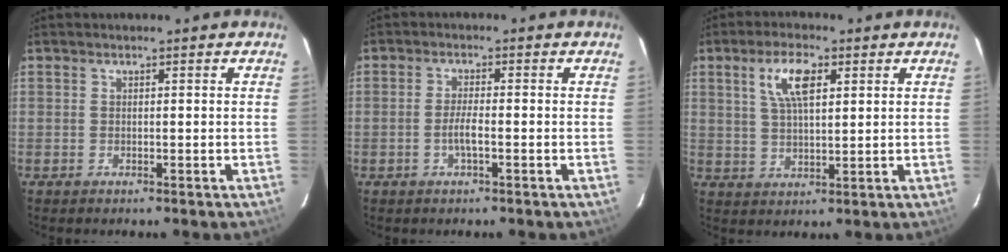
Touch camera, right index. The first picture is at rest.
{"total": 2.9, "force": [-1.0, 0.4, 2.7], "torque": [-0.054, 0.000, -0.020]}
{"total": 7.2, "force": [3.0, 2.7, 6.0], "torque": [-0.113, 0.010, 0.058]}